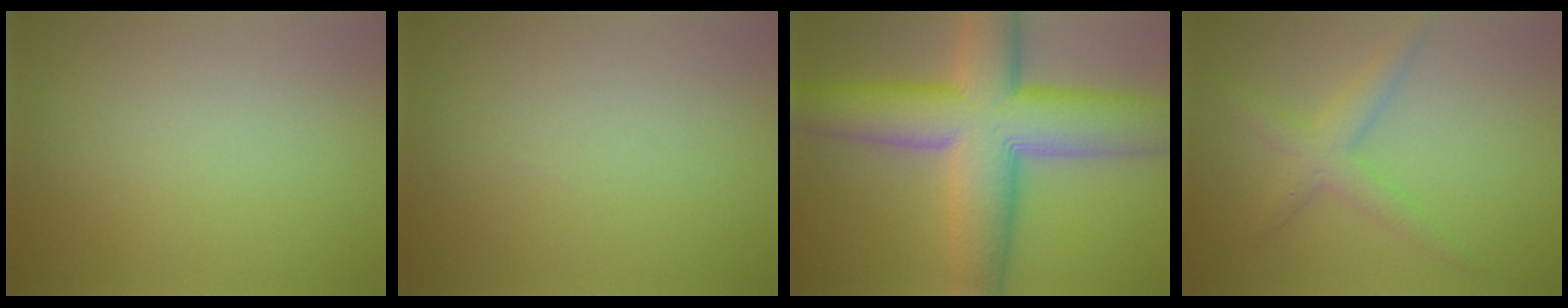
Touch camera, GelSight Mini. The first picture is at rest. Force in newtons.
{"total": 0.0}
{"total": 13.4, "press": 13.4, "slide": 0.8}
{"total": 2.9, "press": 2.9, "slide": 0.1}